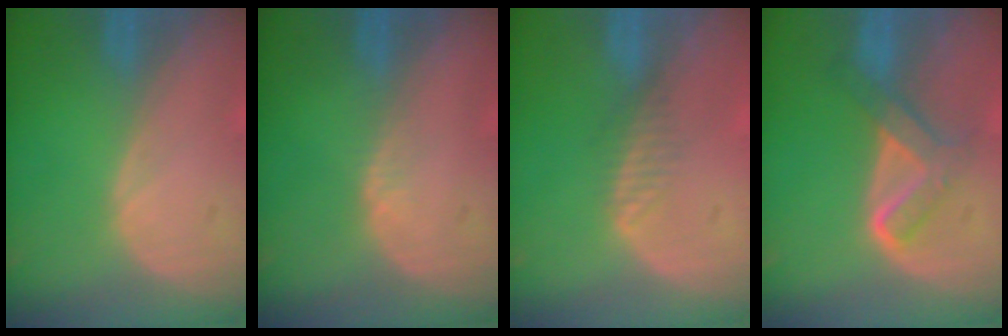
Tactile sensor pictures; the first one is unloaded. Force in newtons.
{"total": 1.2, "press": 0.9, "slide": 0.8}
{"total": 2.0, "press": 1.8, "slide": 0.8}
{"total": 5.3, "press": 5.3, "slide": 0.2}